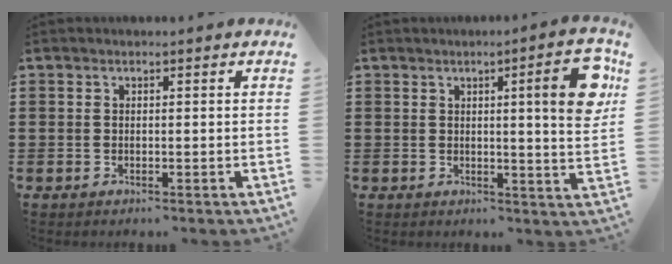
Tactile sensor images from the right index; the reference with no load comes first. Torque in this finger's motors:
{"motor_torque": [1.04, 0.68, 0.43, 0.08]}